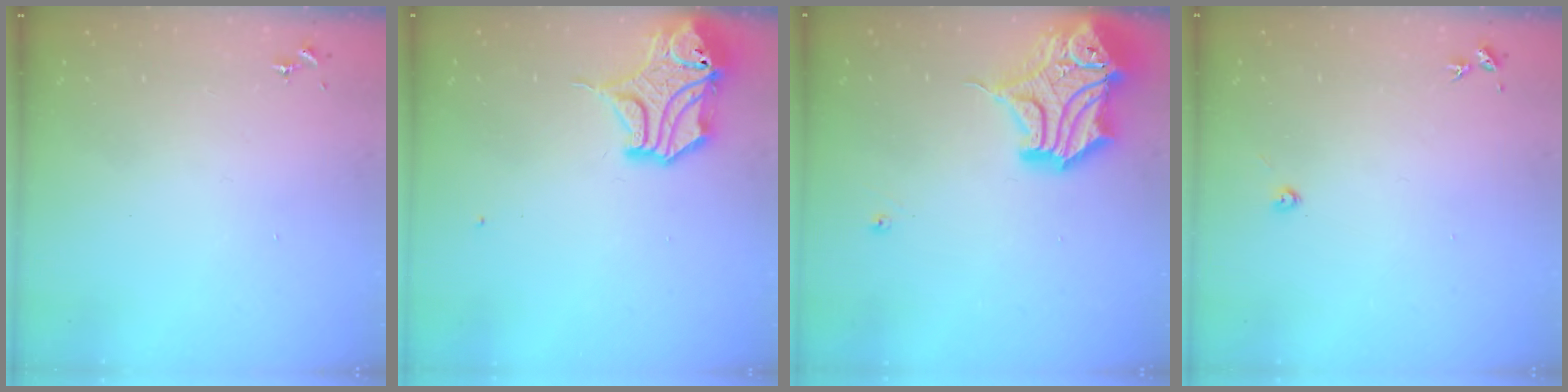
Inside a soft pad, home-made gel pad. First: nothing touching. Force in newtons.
{"total": 14.5, "press": 14.4, "slide": 2.2}
{"total": 19.9, "press": 19.7, "slide": 3.3}
{"total": 2.2, "press": 2.2, "slide": 0.3}